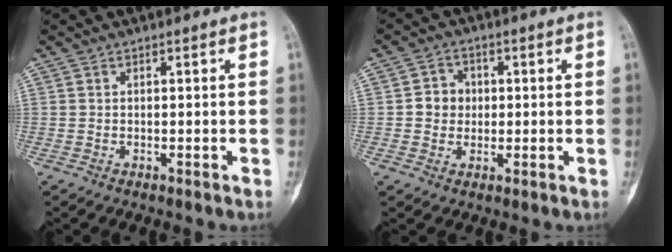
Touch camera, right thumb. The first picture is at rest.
{"total": 4.8, "force": [0.1, 4.4, 2.0], "torque": [-0.003, 0.007, -0.004]}